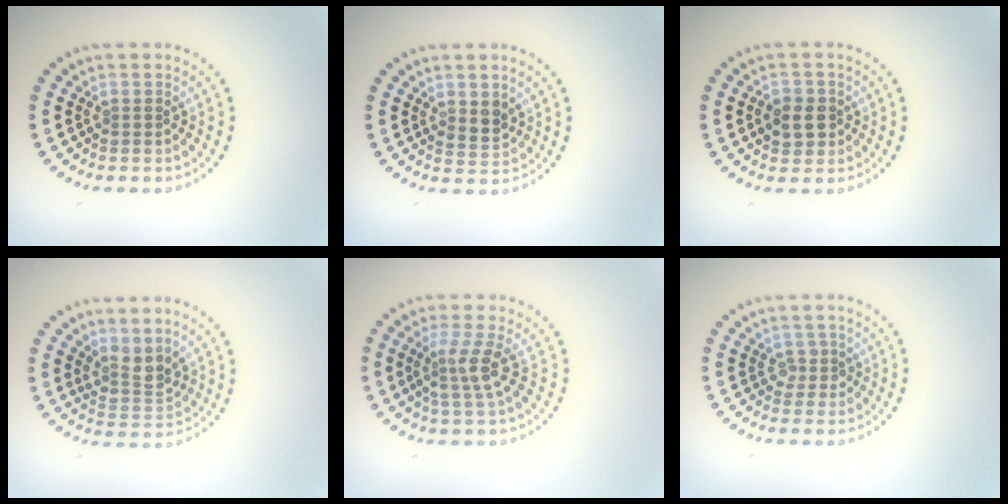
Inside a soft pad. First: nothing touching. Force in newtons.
{"total": 1.9, "press": 1.8, "slide": 0.7}
{"total": 2.7, "press": 2.6, "slide": 0.4}
{"total": 2.6, "press": 2.0, "slide": 1.6}
{"total": 2.8, "press": 2.2, "slide": 1.7}
{"total": 1.4, "press": 1.1, "slide": 0.8}